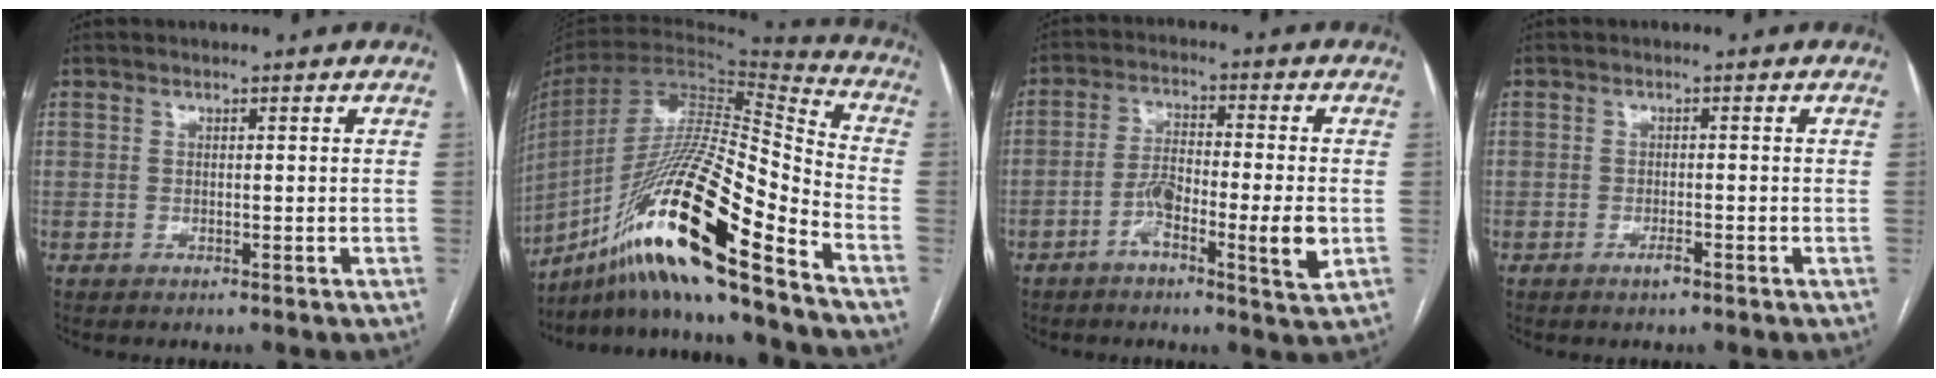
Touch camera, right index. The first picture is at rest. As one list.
[{"total": 24.3, "force": [-15.8, 1.0, 18.5], "torque": [-0.352, -0.022, -0.291]}, {"total": 8.6, "force": [-2.7, 1.2, 8.1], "torque": [-0.142, 0.003, -0.050]}, {"total": 1.3, "force": [-0.9, 0.3, 0.8], "torque": [-0.014, 0.001, -0.014]}]